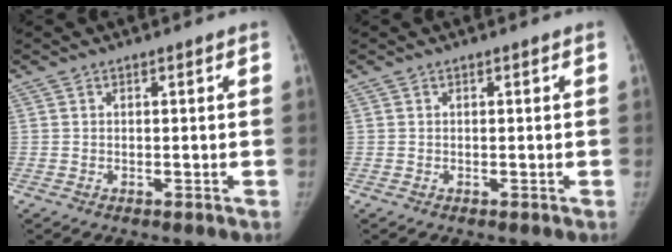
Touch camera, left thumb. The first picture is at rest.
{"total": 0.0}